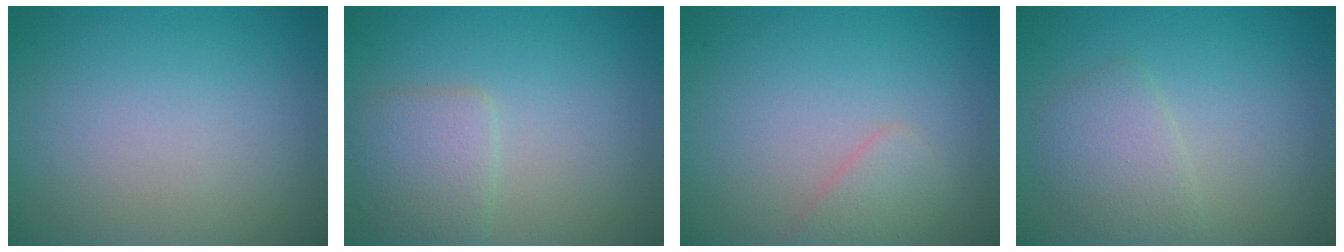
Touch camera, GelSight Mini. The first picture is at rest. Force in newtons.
{"total": 2.9, "press": 2.9, "slide": 0.0}
{"total": 1.6, "press": 1.6, "slide": 0.1}
{"total": 2.7, "press": 2.7, "slide": 0.1}